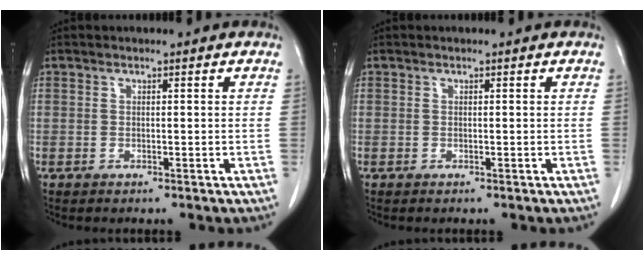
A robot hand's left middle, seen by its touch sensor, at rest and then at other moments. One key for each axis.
{"total": 0.0}